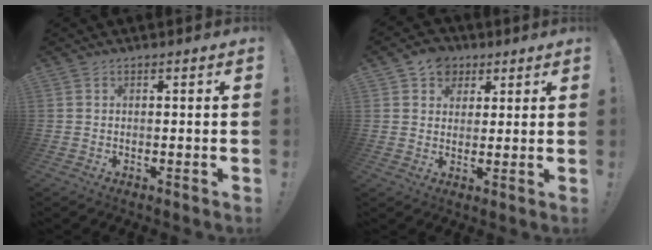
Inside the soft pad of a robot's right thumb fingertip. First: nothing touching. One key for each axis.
{"total": 7.3, "fx": 3.6, "fy": 6.0, "fz": 2.0, "tx": -0.025, "ty": -0.016, "tz": 0.071}